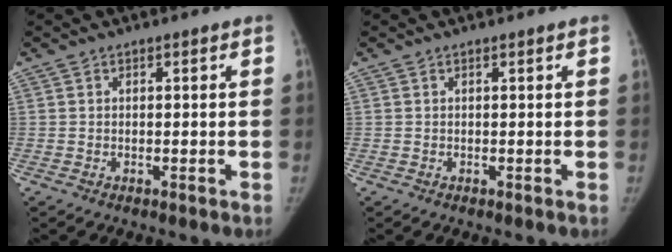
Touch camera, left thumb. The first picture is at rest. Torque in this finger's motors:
{"motor_torque": [-0.10, -0.11, -0.05, 0.33, -0.01]}